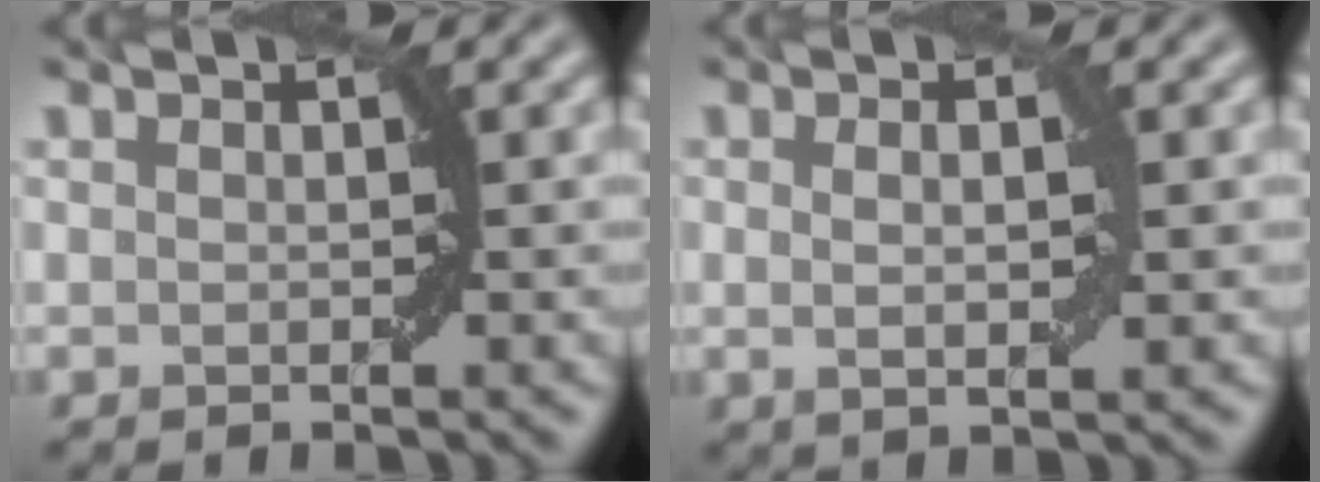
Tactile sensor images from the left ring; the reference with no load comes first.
{"total": 2.0, "force": [0.3, 0.4, 2.0], "torque": [-0.033, 0.000, 0.005]}